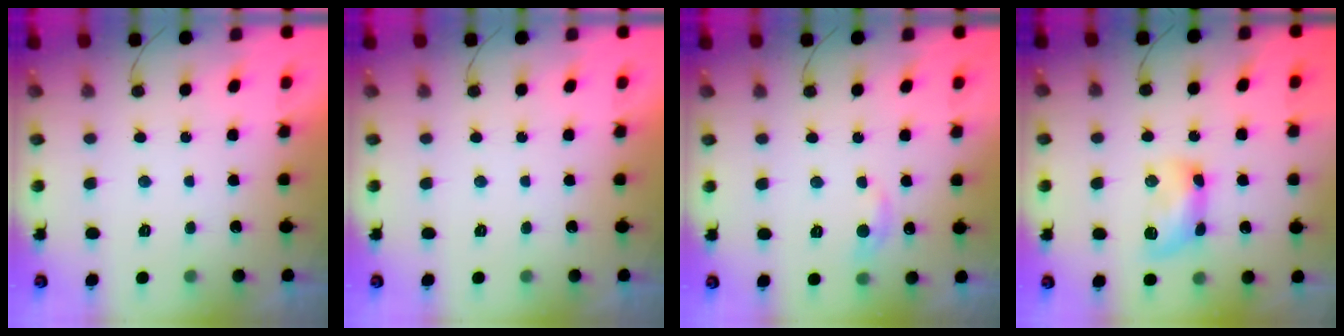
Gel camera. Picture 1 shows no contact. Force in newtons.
{"total": 0.0}
{"total": 5.4, "press": 5.3, "slide": 0.7}
{"total": 9.4, "press": 9.4, "slide": 0.7}